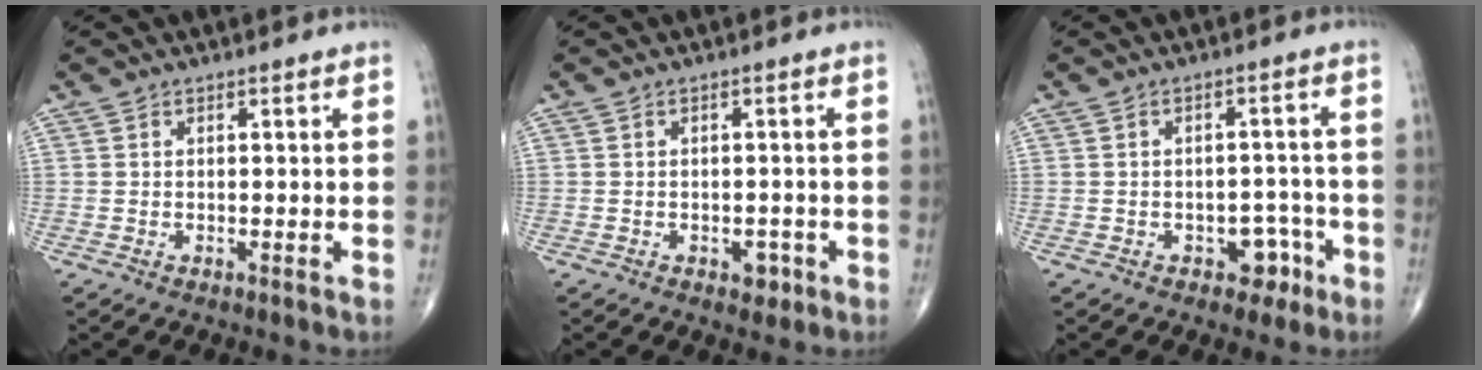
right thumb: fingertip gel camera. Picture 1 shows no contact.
{"total": 2.5, "force": [-1.1, 1.7, 1.5], "torque": [-0.006, 0.005, -0.011]}
{"total": 4.9, "force": [-2.5, 3.4, 2.6], "torque": [-0.005, 0.027, -0.030]}